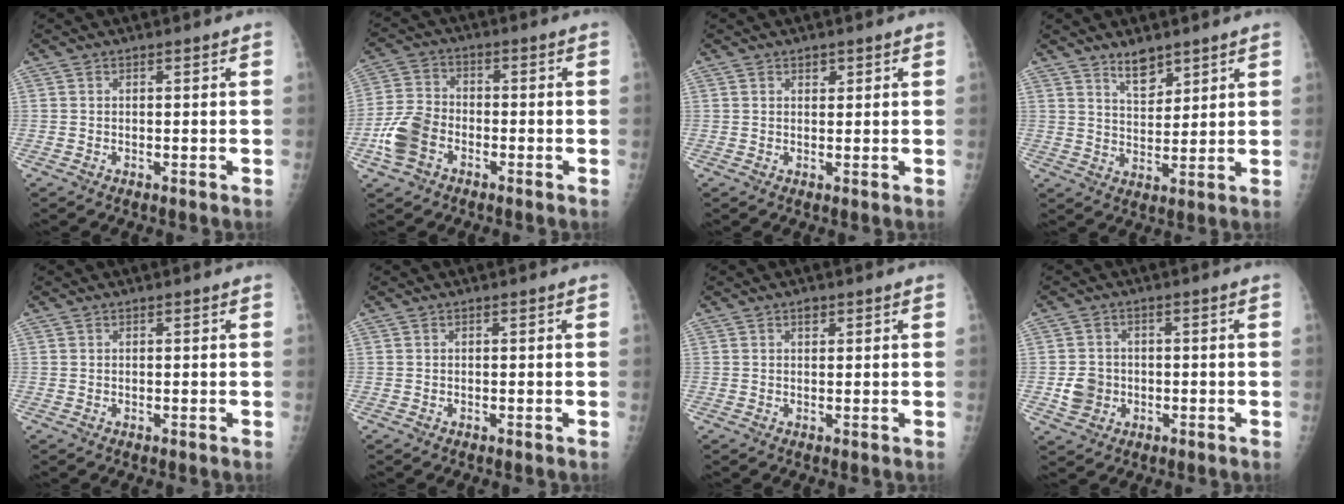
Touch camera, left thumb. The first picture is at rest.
{"total": 8.6, "force": [-3.5, 5.9, 5.2], "torque": [-0.109, 0.021, -0.071]}
{"total": 1.2, "force": [0.8, 0.8, 0.5], "torque": [0.004, -0.003, 0.010]}
{"total": 5.7, "force": [4.2, 2.6, 2.7], "torque": [-0.026, -0.035, 0.078]}
{"total": 0.0}
{"total": 0.0}
{"total": 1.4, "force": [0.8, 0.9, 0.7], "torque": [-0.002, -0.002, 0.011]}
{"total": 4.7, "force": [-0.9, 4.3, 1.9], "torque": [-0.018, 0.007, -0.014]}